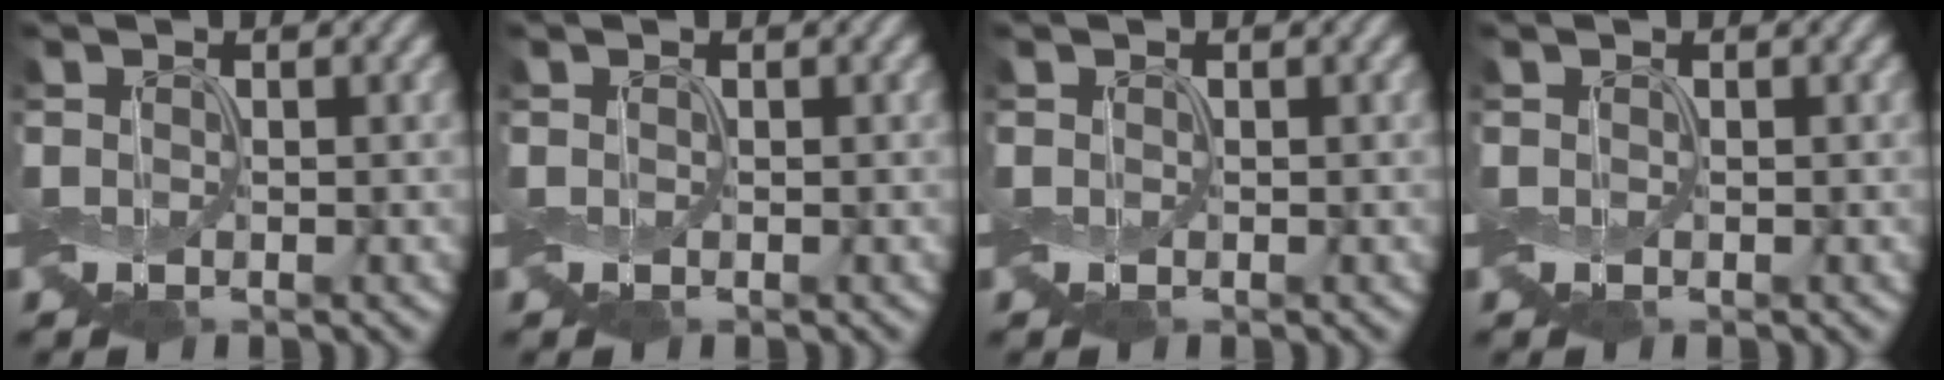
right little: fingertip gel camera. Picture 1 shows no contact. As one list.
[{"total": 0.0}, {"total": 0.0}, {"total": 0.0}]